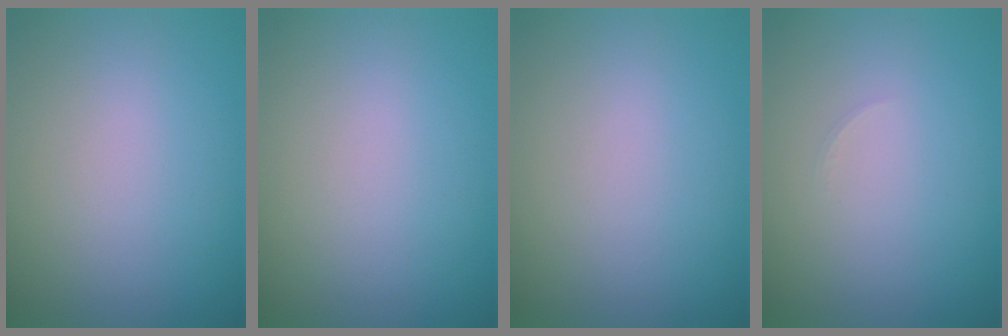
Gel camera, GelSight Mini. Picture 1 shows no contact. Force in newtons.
{"total": 0.0}
{"total": 0.0}
{"total": 0.6, "press": 0.6, "slide": 0.1}